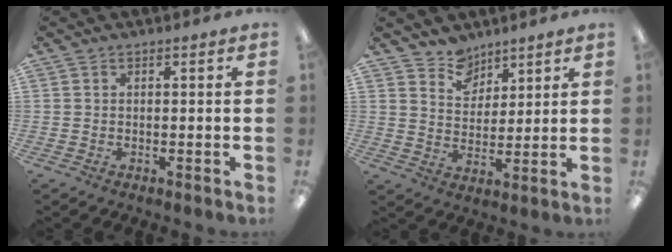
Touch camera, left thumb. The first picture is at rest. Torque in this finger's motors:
{"motor_torque": [-0.17, -0.23, -0.47, -0.14, -0.03]}